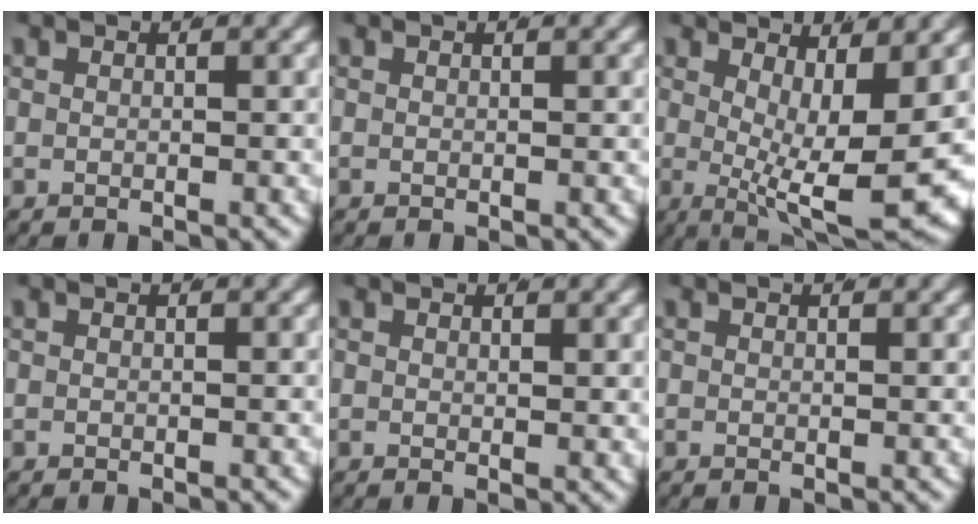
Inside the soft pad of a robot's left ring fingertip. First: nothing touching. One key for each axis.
{"total": 0.0}
{"total": 9.2, "fx": -0.5, "fy": 2.9, "fz": 8.7, "tx": -0.127, "ty": -0.037, "tz": 0.009}
{"total": 0.0}
{"total": 0.7, "fx": 0.6, "fy": -0.2, "fz": 0.4, "tx": -0.002, "ty": -0.006, "tz": 0.011}
{"total": 0.0}